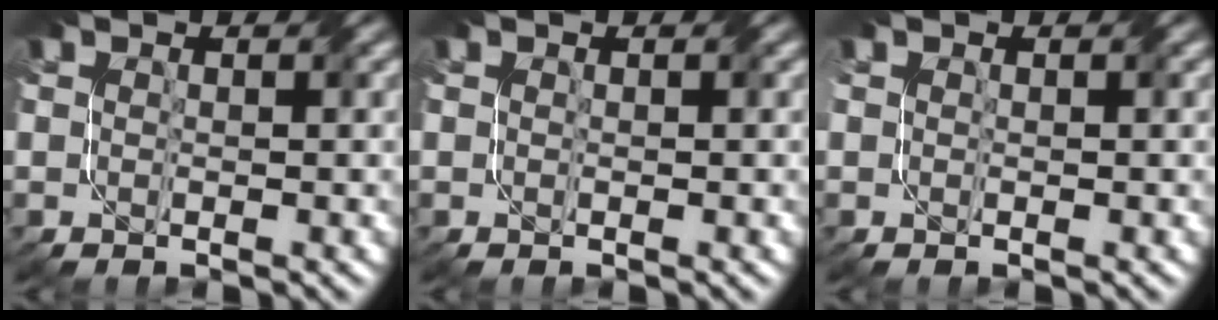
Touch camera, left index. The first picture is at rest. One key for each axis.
{"total": 0.0}
{"total": 0.0}